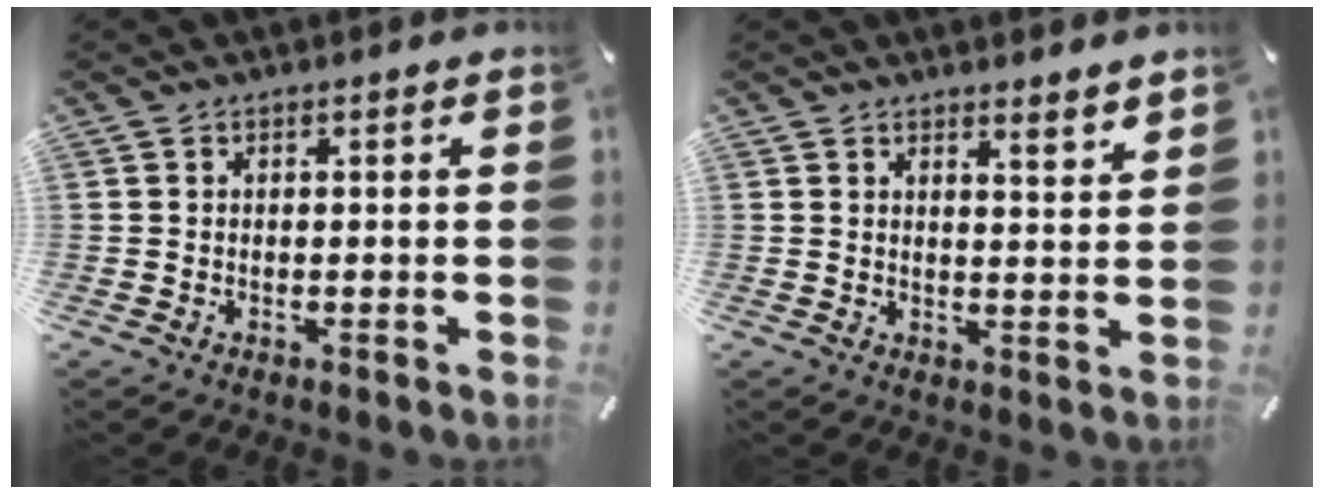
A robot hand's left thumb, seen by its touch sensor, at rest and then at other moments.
{"total": 3.3, "force": [3.3, 0.3, 0.5], "torque": [-0.003, -0.029, 0.057]}